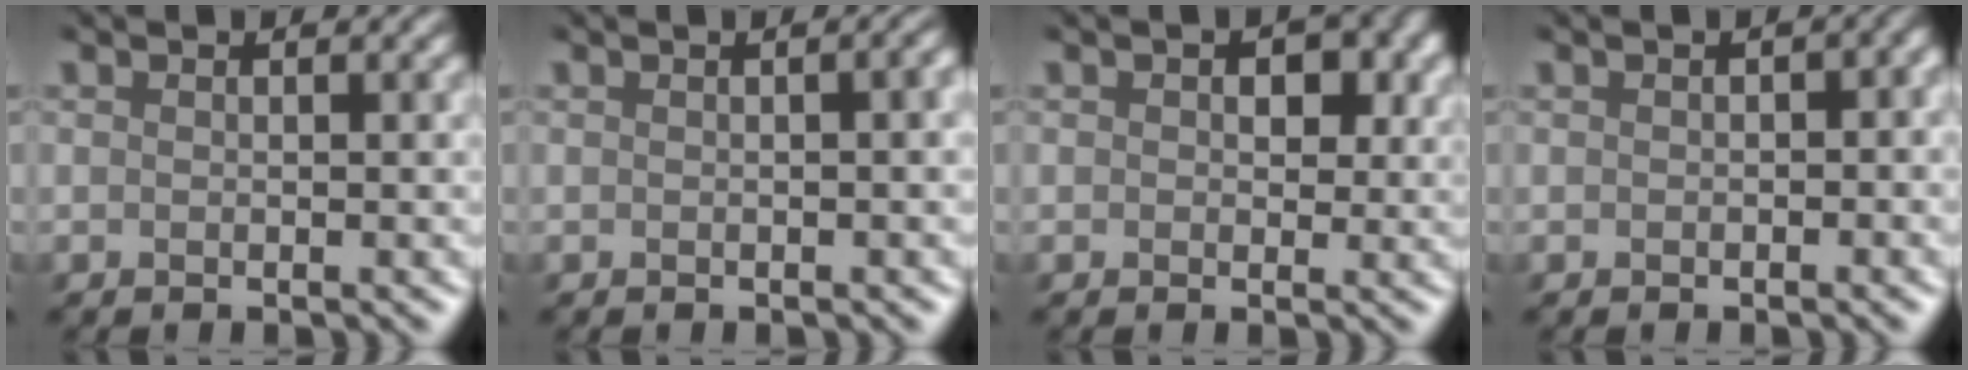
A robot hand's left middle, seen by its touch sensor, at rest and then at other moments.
{"total": 3.0, "force": [-0.4, 1.6, 2.5], "torque": [-0.010, 0.014, -0.016]}
{"total": 3.1, "force": [0.9, 2.3, 2.0], "torque": [-0.008, 0.010, 0.004]}
{"total": 2.5, "force": [-0.5, 1.6, 1.9], "torque": [-0.006, 0.008, -0.009]}